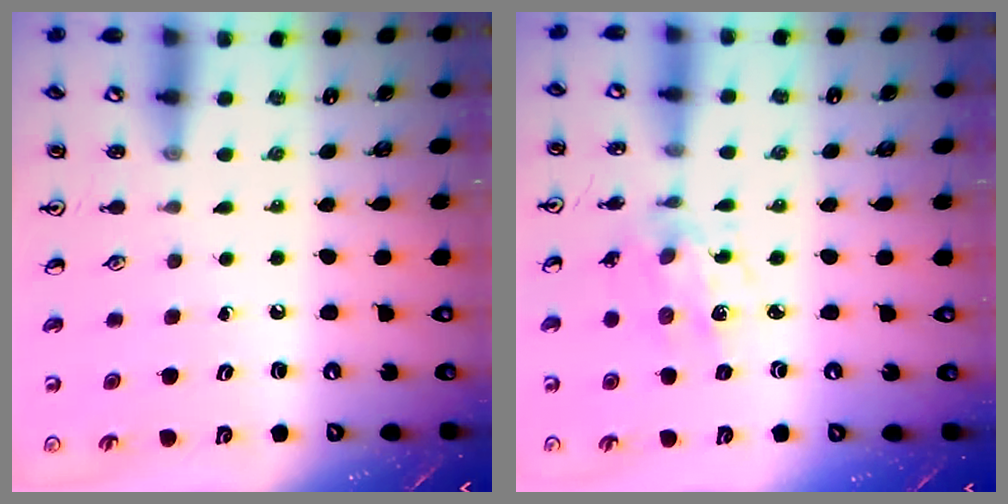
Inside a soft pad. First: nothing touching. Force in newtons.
{"total": 4.7, "press": 4.5, "slide": 1.3}